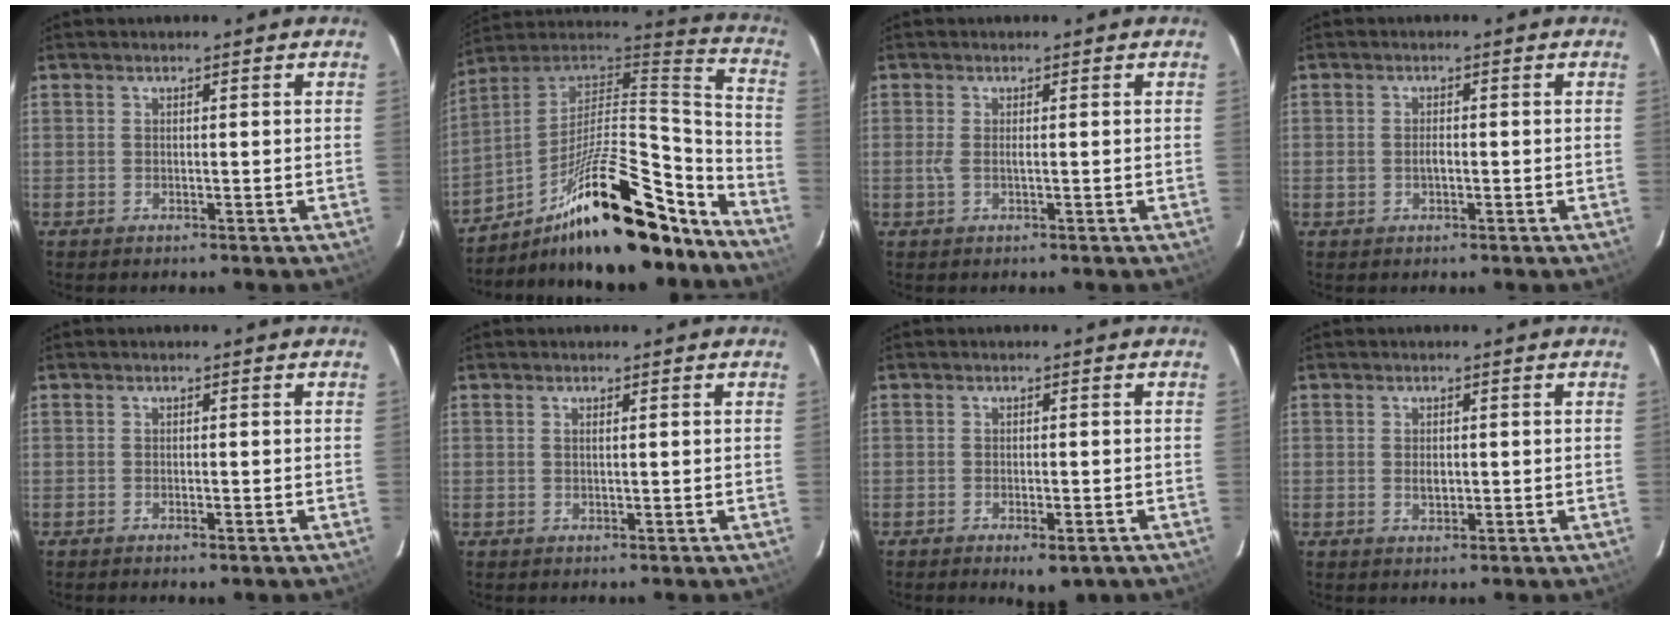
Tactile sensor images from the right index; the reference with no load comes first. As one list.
[{"total": 27.9, "force": [-19.2, 8.8, 18.2], "torque": [-0.274, 0.011, -0.306]}, {"total": 1.5, "force": [-0.1, 0.0, 1.5], "torque": [-0.032, -0.002, -0.003]}, {"total": 1.6, "force": [-0.4, 1.0, 1.2], "torque": [-0.023, 0.002, -0.007]}, {"total": 0.7, "force": [-0.6, 0.2, 0.4], "torque": [-0.008, 0.000, -0.010]}, {"total": 0.6, "force": [0.2, -0.1, 0.5], "torque": [-0.011, 0.002, 0.004]}, {"total": 4.3, "force": [-2.7, 1.7, 2.9], "torque": [-0.051, -0.010, -0.036]}, {"total": 1.7, "force": [-0.1, 1.3, 1.2], "torque": [-0.020, -0.001, 0.001]}]